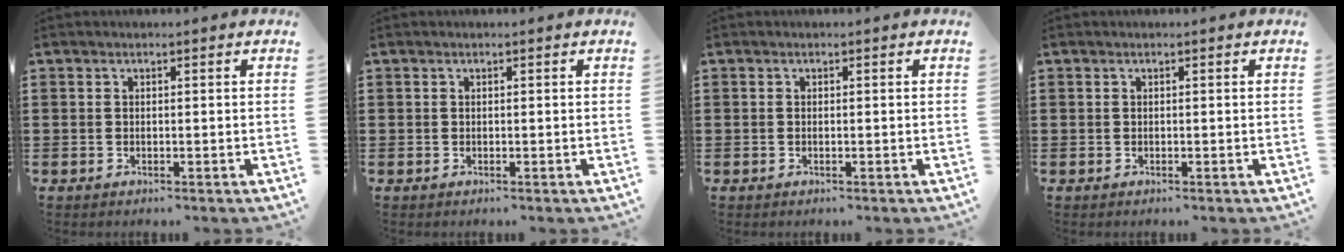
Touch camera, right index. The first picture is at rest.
{"total": 0.0}
{"total": 0.0}
{"total": 0.0}